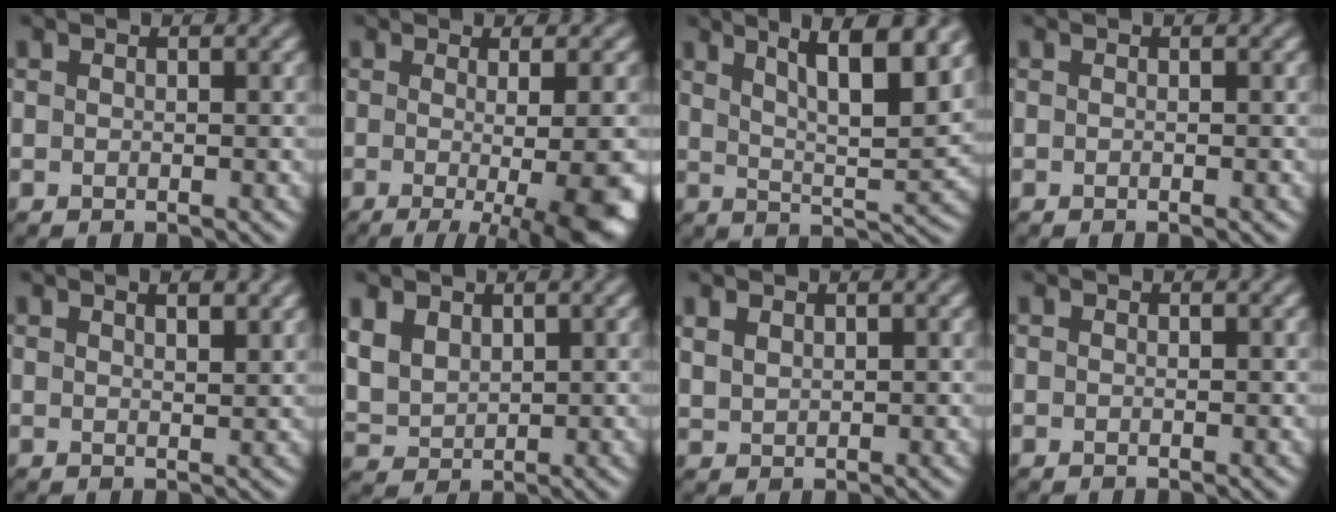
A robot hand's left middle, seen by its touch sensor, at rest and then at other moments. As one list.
[{"total": 10.3, "force": [-2.2, 3.2, 9.6], "torque": [-0.092, -0.003, -0.019]}, {"total": 9.9, "force": [5.9, 2.3, 7.6], "torque": [-0.096, 0.016, 0.076]}, {"total": 0.8, "force": [-0.2, 0.3, 0.8], "torque": [-0.005, -0.001, -0.005]}, {"total": 2.4, "force": [1.9, 0.6, 1.4], "torque": [-0.007, 0.008, 0.013]}, {"total": 3.8, "force": [2.5, 2.5, 1.5], "torque": [-0.057, 0.002, 0.056]}, {"total": 1.2, "force": [1.2, 0.3, -0.1], "torque": [-0.012, 0.001, 0.031]}, {"total": 0.0}]